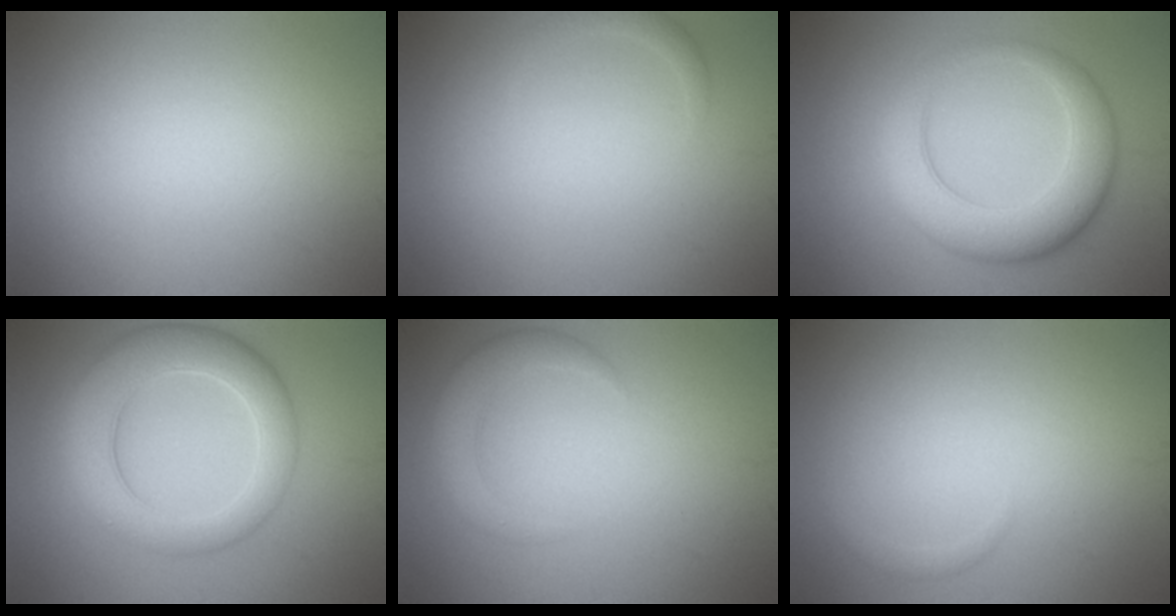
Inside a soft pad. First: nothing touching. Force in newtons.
{"total": 1.2, "press": 1.2, "slide": 0.2}
{"total": 6.5, "press": 6.5, "slide": 0.1}
{"total": 7.0, "press": 7.0, "slide": 0.3}
{"total": 3.0, "press": 3.0, "slide": 0.3}
{"total": 0.7, "press": 0.7, "slide": 0.1}